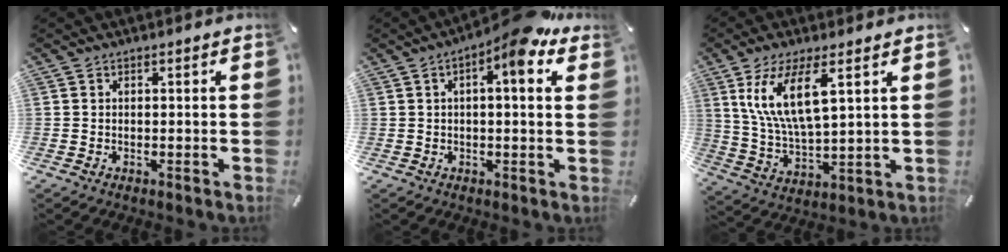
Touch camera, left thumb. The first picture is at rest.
{"total": 8.4, "force": [4.7, 1.8, 6.8], "torque": [-0.091, -0.034, 0.069]}
{"total": 12.1, "force": [6.0, 4.2, 9.6], "torque": [-0.212, -0.011, 0.106]}